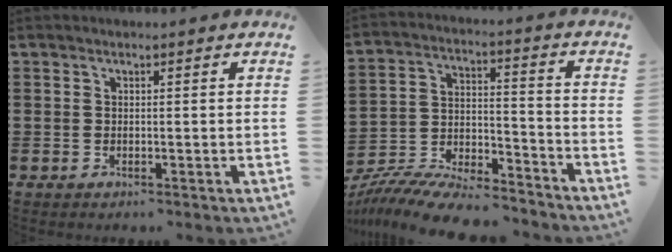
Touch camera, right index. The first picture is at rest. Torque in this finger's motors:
{"motor_torque": [0.76, 1.38, 0.42, 0.15]}